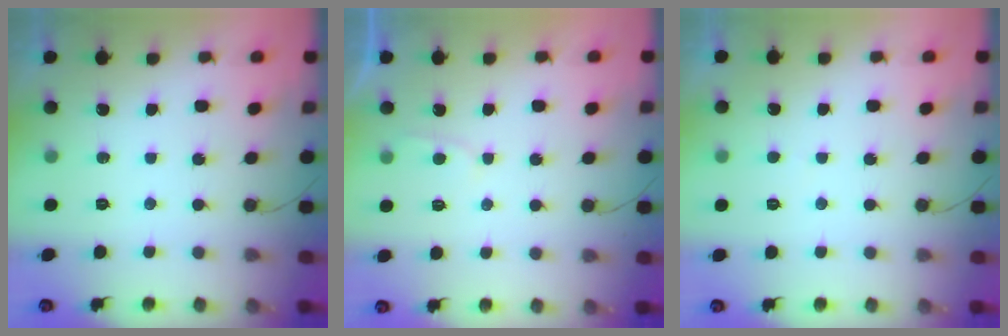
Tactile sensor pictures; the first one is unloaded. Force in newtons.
{"total": 2.0, "press": 2.0, "slide": 0.2}
{"total": 1.6, "press": 1.6, "slide": 0.2}